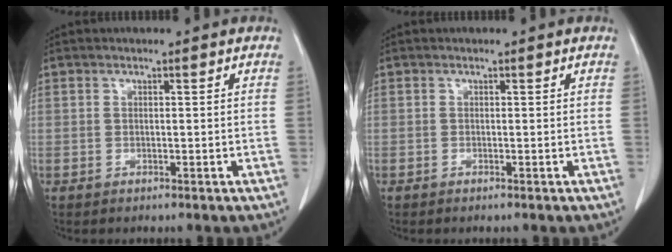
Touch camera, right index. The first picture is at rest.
{"total": 0.0}